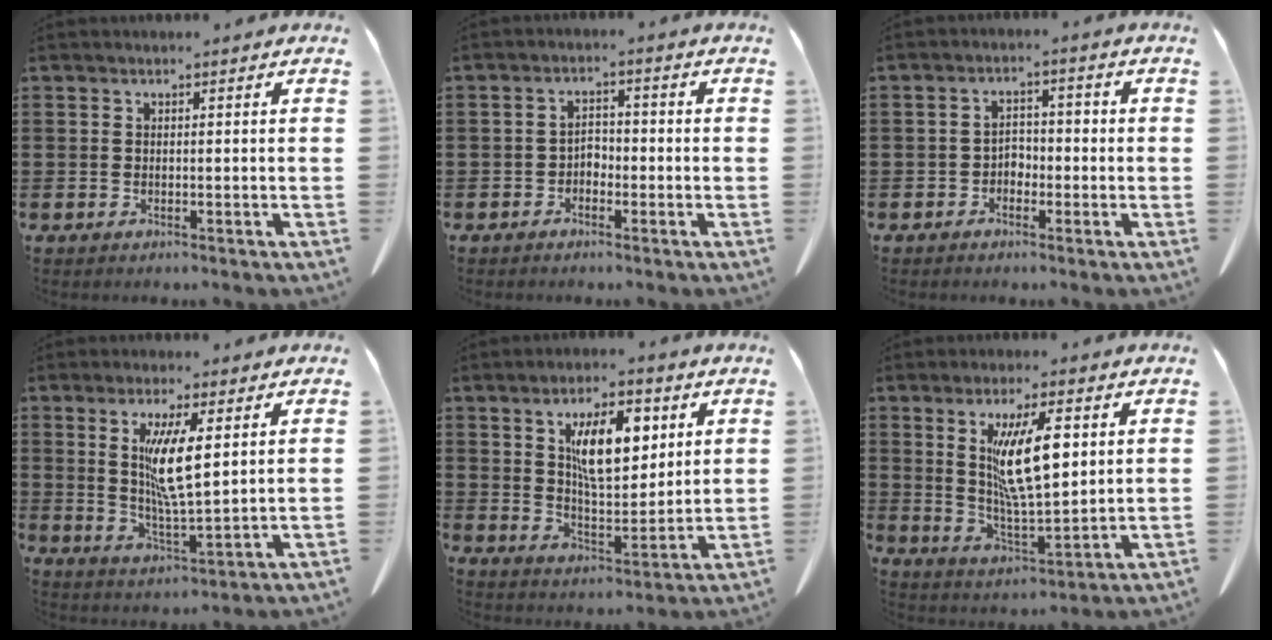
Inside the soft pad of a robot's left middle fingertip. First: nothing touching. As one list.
[{"total": 2.2, "force": [-1.4, 1.3, 1.0], "torque": [-0.025, 0.009, -0.033]}, {"total": 2.5, "force": [-1.5, 1.7, 1.1], "torque": [-0.027, 0.008, -0.035]}, {"total": 8.2, "force": [2.5, 1.8, 7.5], "torque": [-0.142, -0.004, 0.041]}, {"total": 9.9, "force": [4.6, 4.0, 7.8], "torque": [-0.137, -0.008, 0.075]}, {"total": 11.0, "force": [3.4, 3.4, 9.9], "torque": [-0.185, -0.001, 0.054]}]